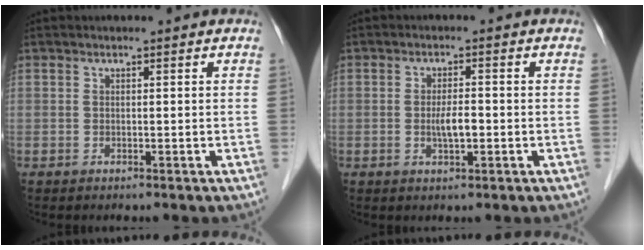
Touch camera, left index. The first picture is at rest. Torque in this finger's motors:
{"motor_torque": [0.29, 0.04, 0.08, 0.03]}